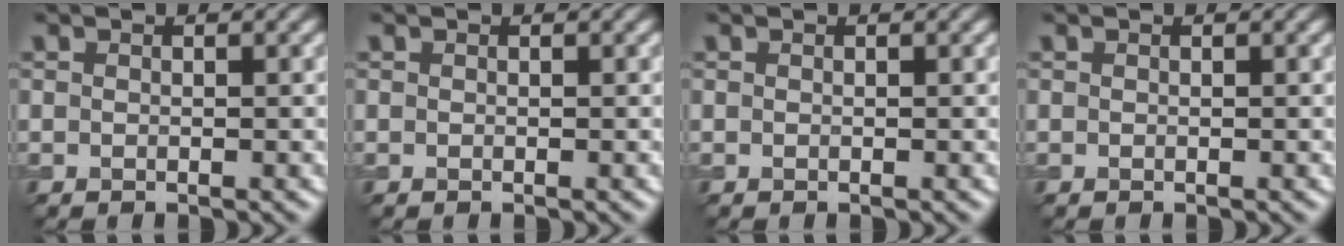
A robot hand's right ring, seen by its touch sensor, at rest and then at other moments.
{"total": 0.0}
{"total": 0.0}
{"total": 0.0}